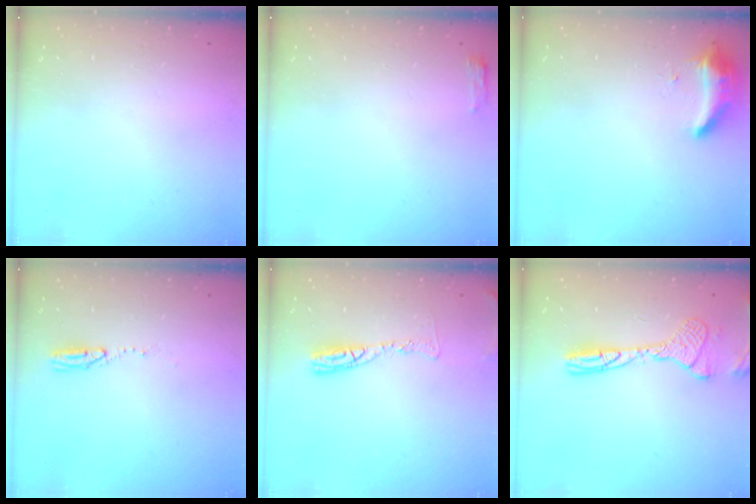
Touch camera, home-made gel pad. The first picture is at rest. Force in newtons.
{"total": 3.3, "press": 3.2, "slide": 0.9}
{"total": 8.2, "press": 8.2, "slide": 0.7}
{"total": 3.9, "press": 3.2, "slide": 2.2}
{"total": 9.2, "press": 9.2, "slide": 0.9}
{"total": 13.3, "press": 13.0, "slide": 2.6}